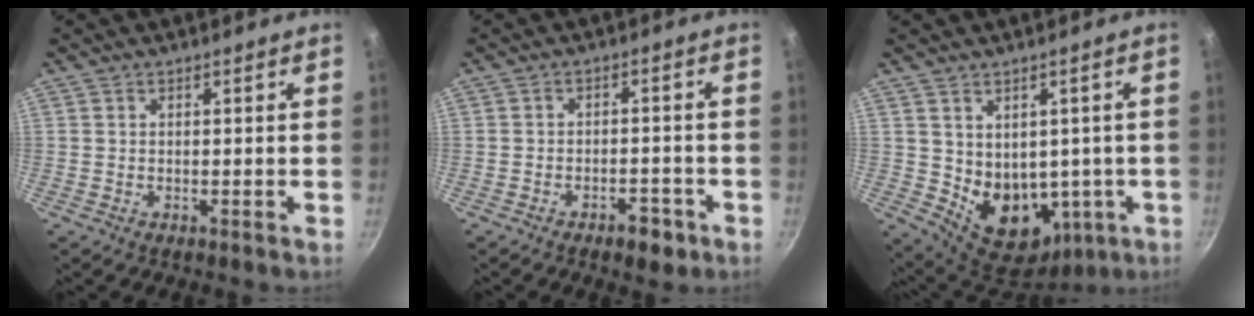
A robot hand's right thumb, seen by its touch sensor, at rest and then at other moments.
{"total": 5.0, "force": [-2.9, 2.7, 3.1], "torque": [-0.030, 0.023, -0.034]}
{"total": 13.3, "force": [0.0, 10.4, 8.3], "torque": [-0.091, -0.011, 0.037]}